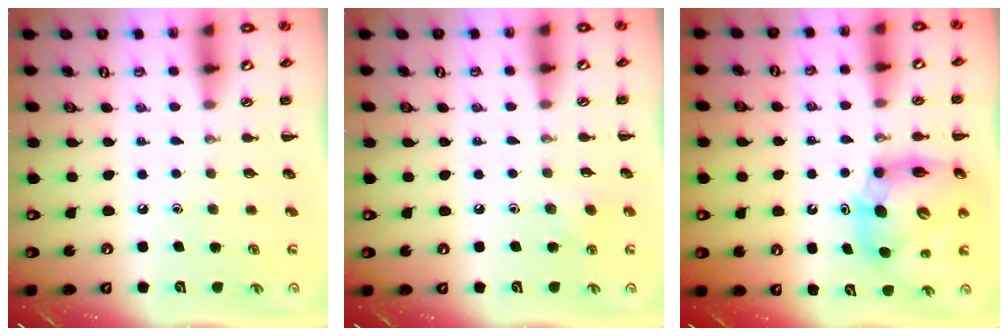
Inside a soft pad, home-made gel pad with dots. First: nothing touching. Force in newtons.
{"total": 5.3, "press": 5.2, "slide": 1.0}
{"total": 11.9, "press": 11.4, "slide": 3.4}